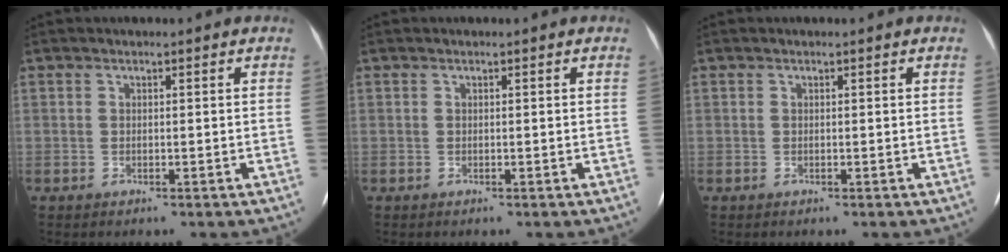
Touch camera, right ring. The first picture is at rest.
{"total": 0.0}
{"total": 0.0}